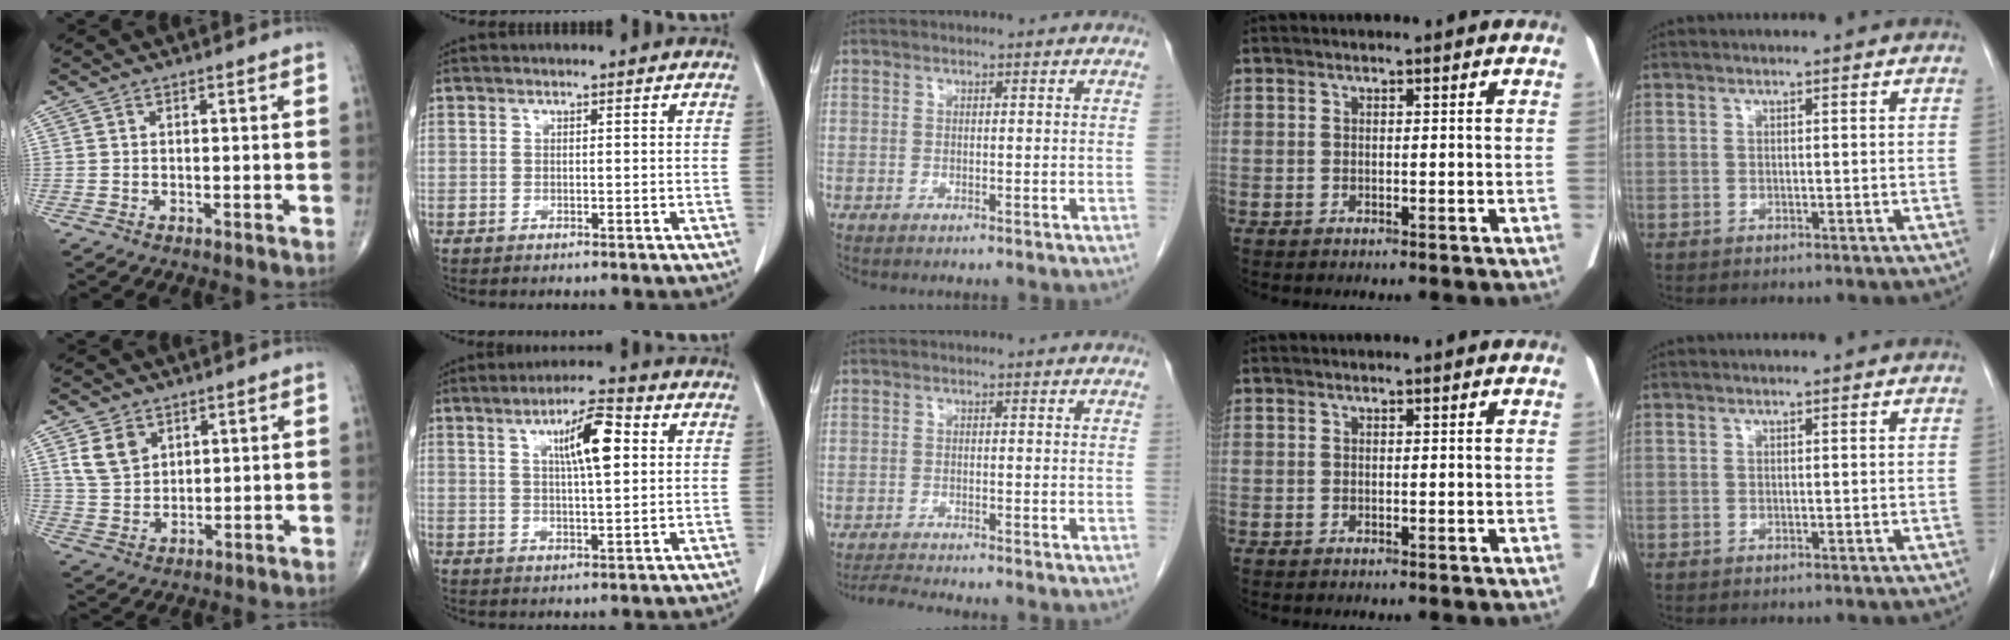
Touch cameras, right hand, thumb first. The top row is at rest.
{"thumb": {"total": 6.4, "force": [3.1, 4.6, 3.2], "torque": [-0.046, -0.014, 0.068]}, "index": {"total": 8.0, "force": [2.4, 1.2, 7.5], "torque": [-0.125, 0.011, 0.039]}, "middle": {"total": 2.6, "force": [-2.4, -1.0, 0.3], "torque": [-0.018, -0.018, -0.046]}}